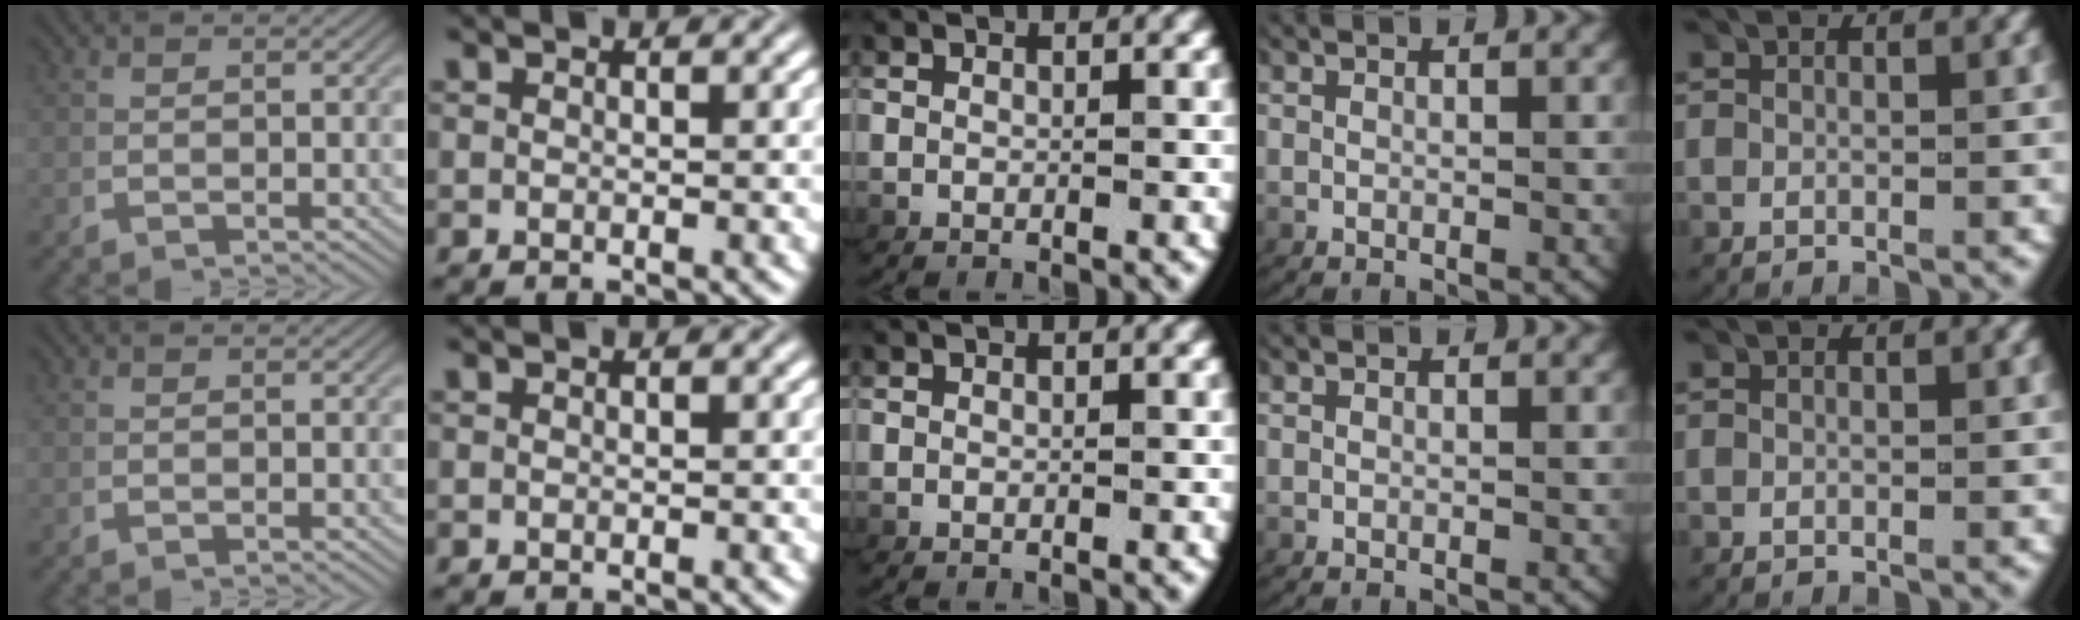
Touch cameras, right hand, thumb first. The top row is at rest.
{}